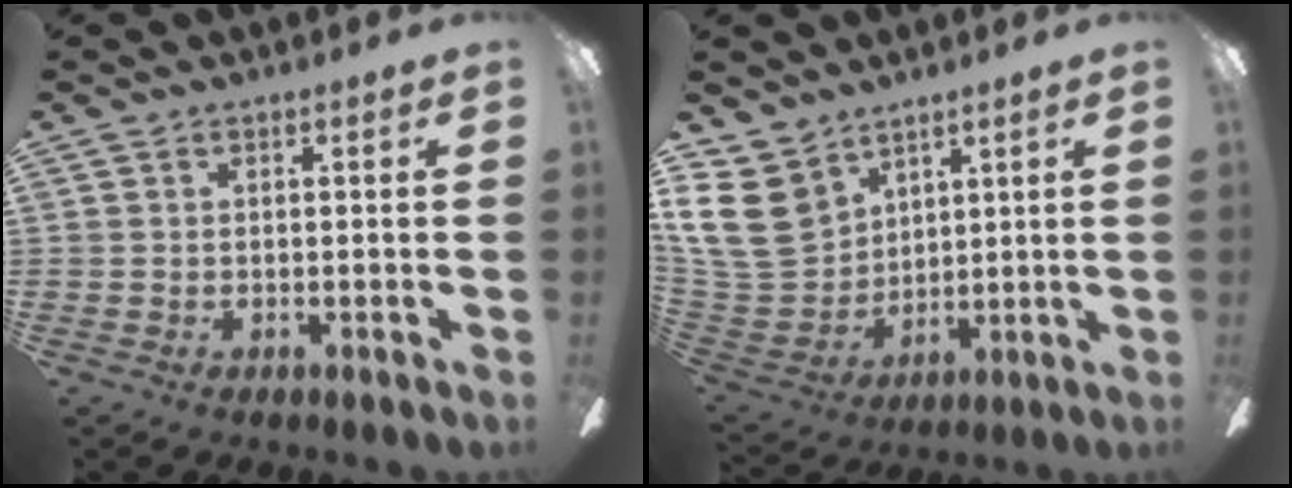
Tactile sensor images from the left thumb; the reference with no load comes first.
{"total": 13.9, "force": [7.3, 10.3, 5.8], "torque": [-0.152, -0.028, 0.147]}